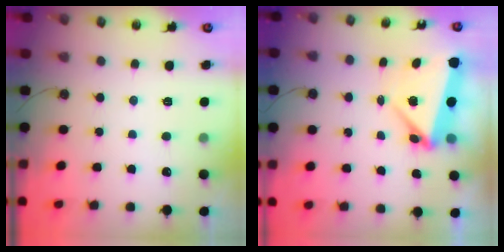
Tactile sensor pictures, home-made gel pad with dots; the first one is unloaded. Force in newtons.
{"total": 5.6, "press": 5.6, "slide": 0.2}